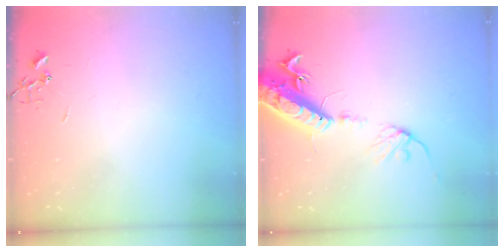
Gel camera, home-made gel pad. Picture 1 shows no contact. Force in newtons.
{"total": 16.6, "press": 16.2, "slide": 3.8}